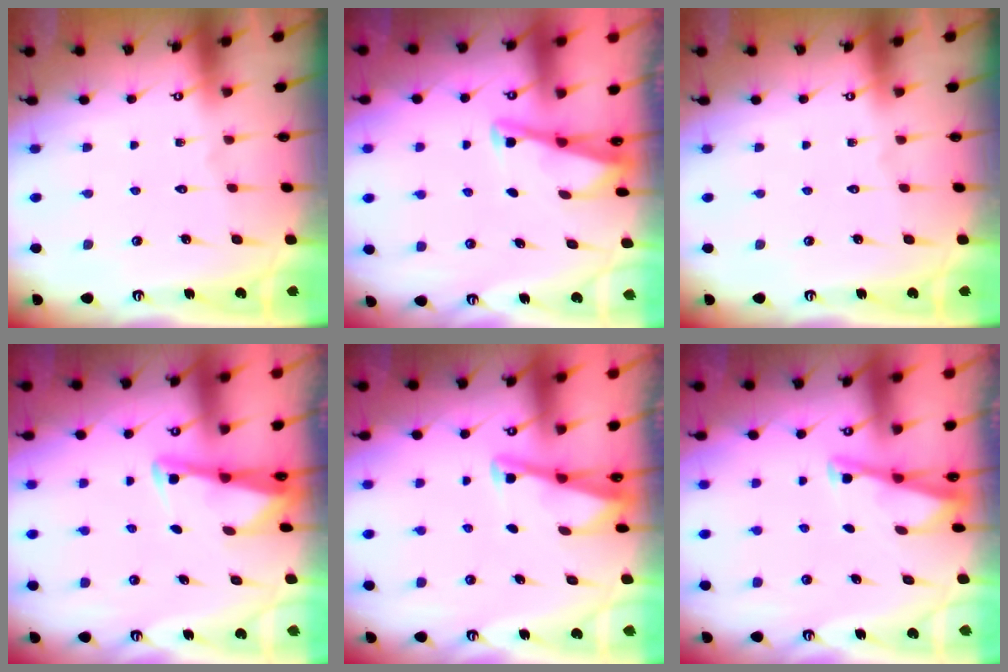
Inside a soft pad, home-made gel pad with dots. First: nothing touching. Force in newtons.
{"total": 2.9, "press": 2.9, "slide": 0.3}
{"total": 0.0}
{"total": 2.9, "press": 2.9, "slide": 0.1}
{"total": 2.9, "press": 2.9, "slide": 0.3}
{"total": 3.3, "press": 3.3, "slide": 0.3}